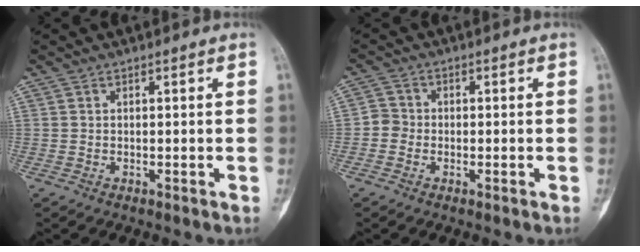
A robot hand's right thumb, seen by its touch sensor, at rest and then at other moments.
{"total": 2.6, "force": [-0.8, 2.3, 0.7], "torque": [0.003, 0.009, -0.028]}